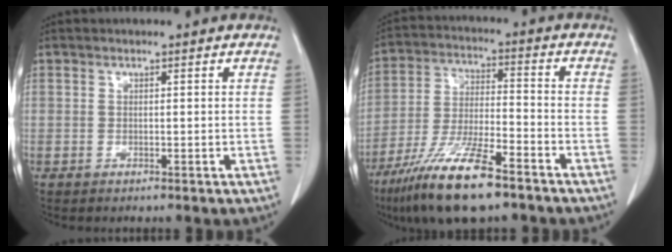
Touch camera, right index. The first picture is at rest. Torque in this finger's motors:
{"motor_torque": [1.09, -1.04, 0.90, 0.21]}